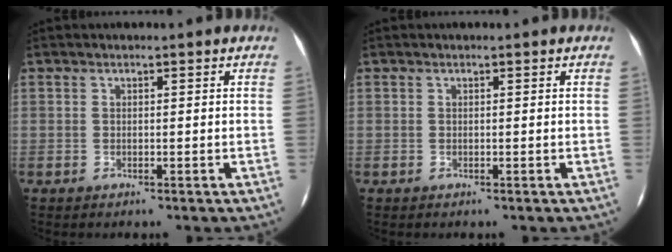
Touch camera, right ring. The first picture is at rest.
{"total": 0.0}